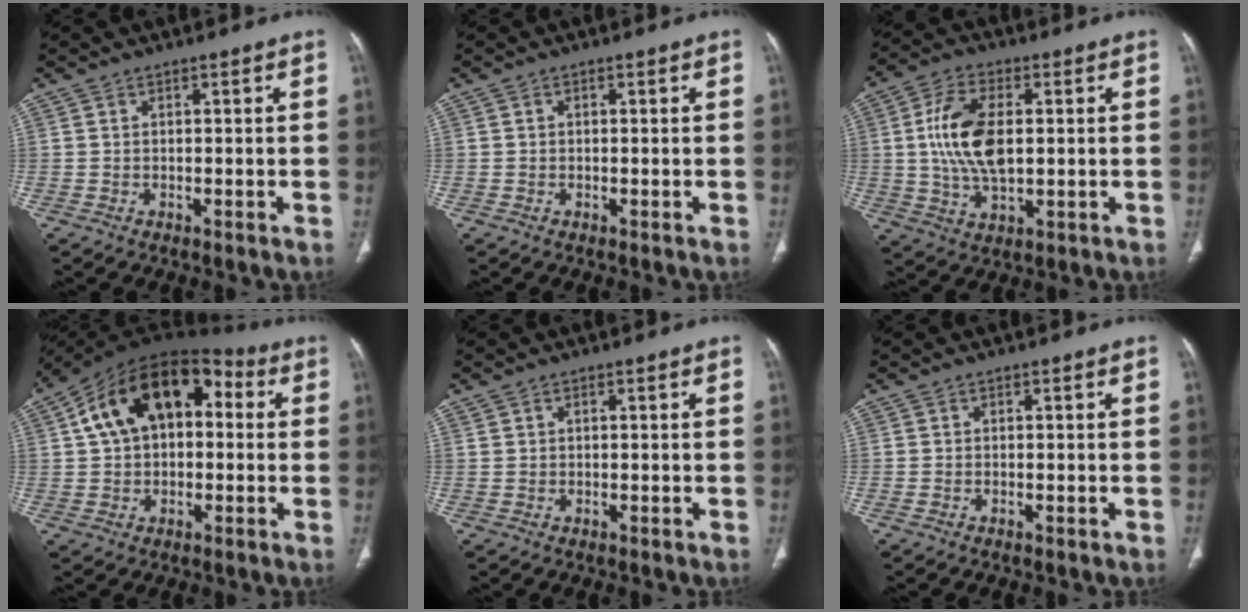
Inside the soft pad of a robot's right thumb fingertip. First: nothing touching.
{"total": 0.0}
{"total": 12.7, "force": [1.2, 6.8, 10.7], "torque": [-0.208, 0.001, 0.026]}
{"total": 17.9, "force": [3.6, 11.3, 13.5], "torque": [-0.200, 0.044, 0.047]}
{"total": 0.6, "force": [0.3, 0.5, 0.2], "torque": [-0.001, 0.000, 0.007]}
{"total": 0.6, "force": [-0.2, 0.2, 0.5], "torque": [-0.012, -0.002, -0.004]}